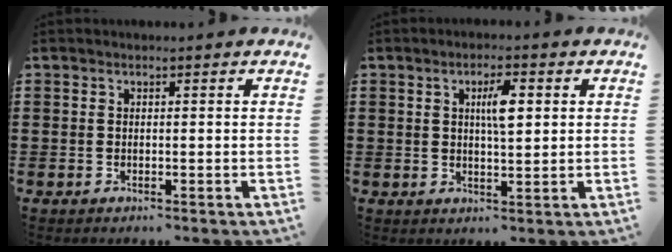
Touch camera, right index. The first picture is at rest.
{"total": 4.7, "force": [1.2, 1.4, 4.4], "torque": [-0.072, 0.004, 0.012]}